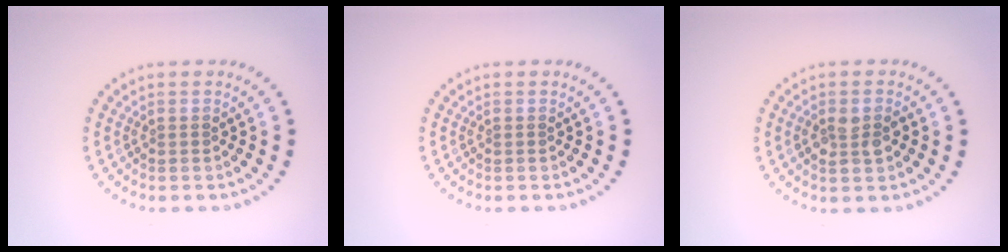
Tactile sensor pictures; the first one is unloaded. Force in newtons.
{"total": 0.0}
{"total": 2.5, "press": 2.4, "slide": 0.5}